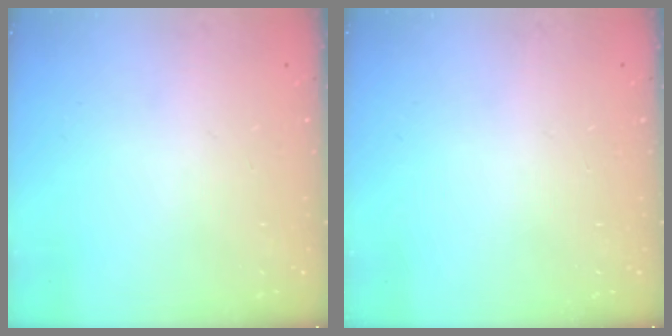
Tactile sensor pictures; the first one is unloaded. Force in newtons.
{"total": 0.0}